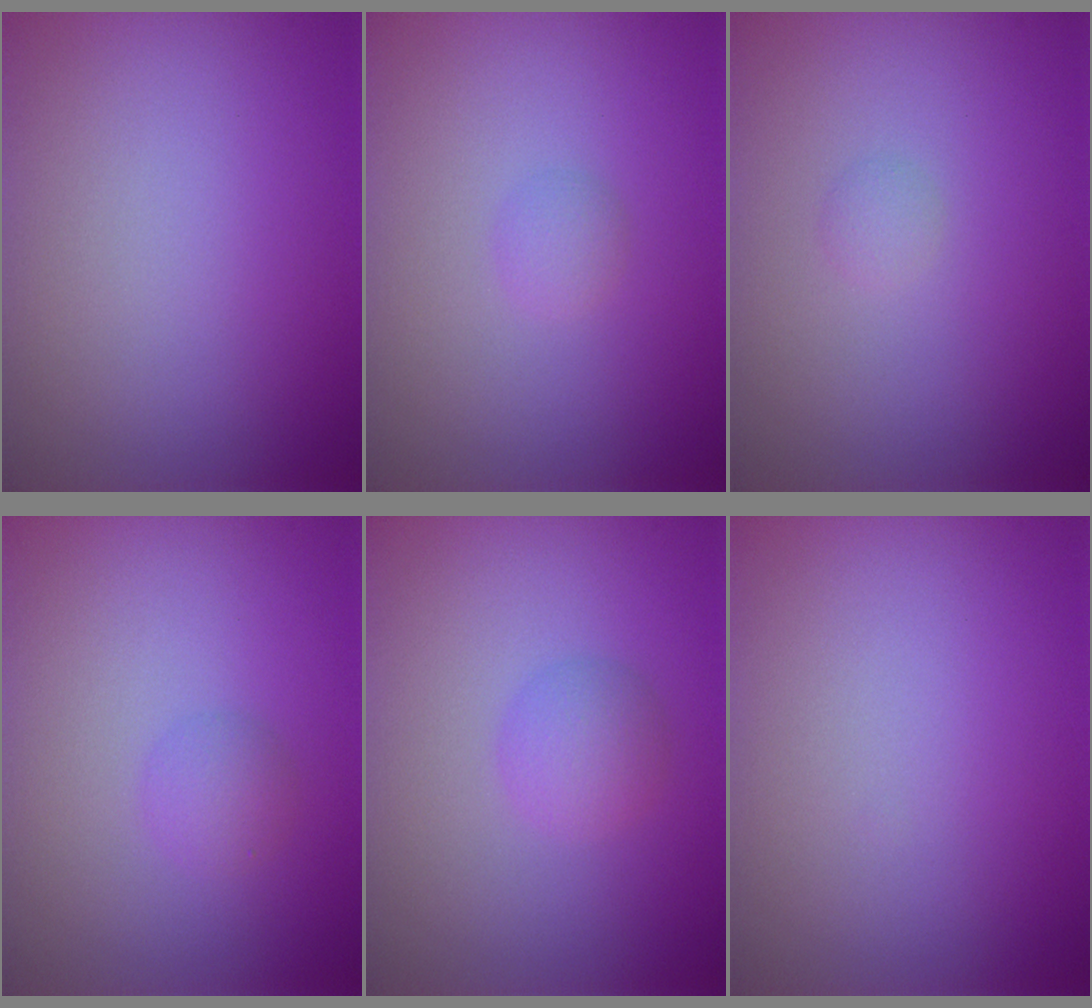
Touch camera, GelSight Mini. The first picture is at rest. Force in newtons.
{"total": 1.0, "press": 1.0, "slide": 0.0}
{"total": 0.7, "press": 0.7, "slide": 0.0}
{"total": 1.4, "press": 1.4, "slide": 0.1}
{"total": 2.1, "press": 2.1, "slide": 0.0}
{"total": 0.0}